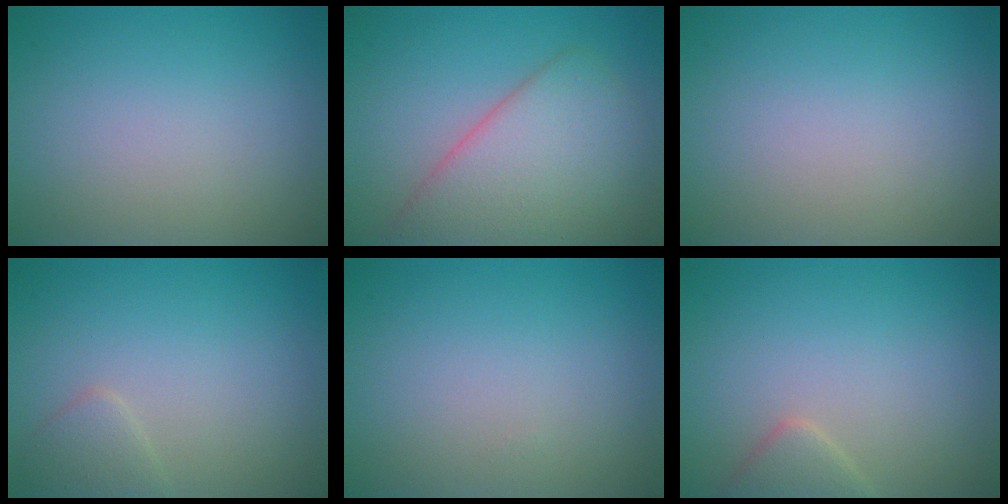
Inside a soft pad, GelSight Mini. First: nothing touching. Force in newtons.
{"total": 6.6, "press": 6.6, "slide": 0.1}
{"total": 0.0}
{"total": 1.6, "press": 1.6, "slide": 0.1}
{"total": 0.0}
{"total": 2.0, "press": 2.0, "slide": 0.1}